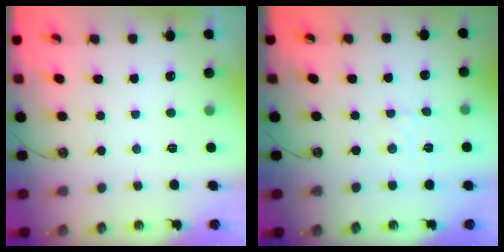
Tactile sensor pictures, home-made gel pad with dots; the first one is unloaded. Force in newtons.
{"total": 2.2, "press": 2.1, "slide": 0.5}